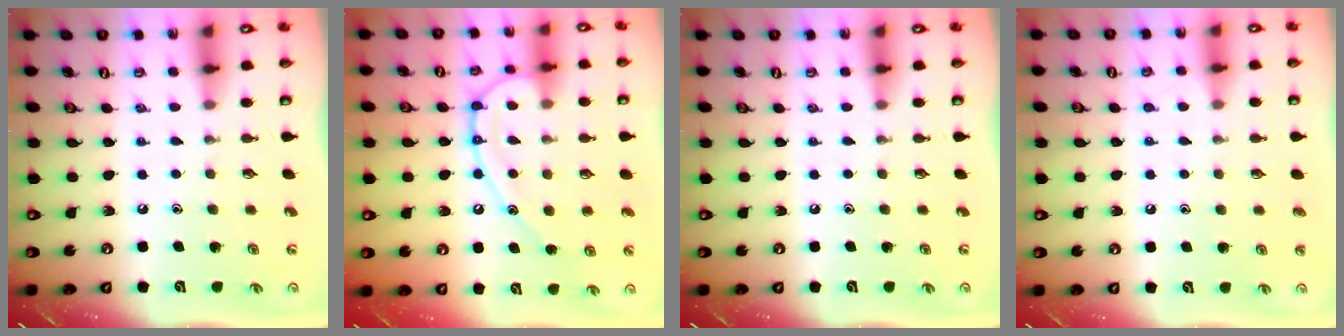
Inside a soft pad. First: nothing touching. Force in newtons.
{"total": 13.7, "press": 13.6, "slide": 1.4}
{"total": 0.0}
{"total": 3.0, "press": 3.0, "slide": 0.3}